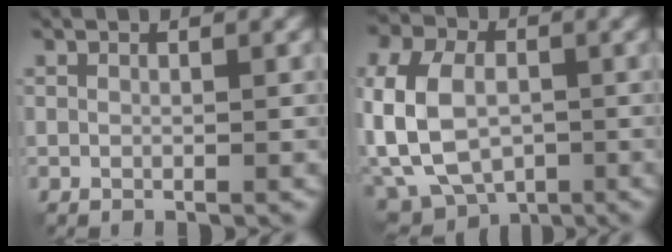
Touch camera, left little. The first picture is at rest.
{"total": 12.8, "force": [-1.9, 9.0, 8.9], "torque": [-0.185, 0.005, -0.046]}